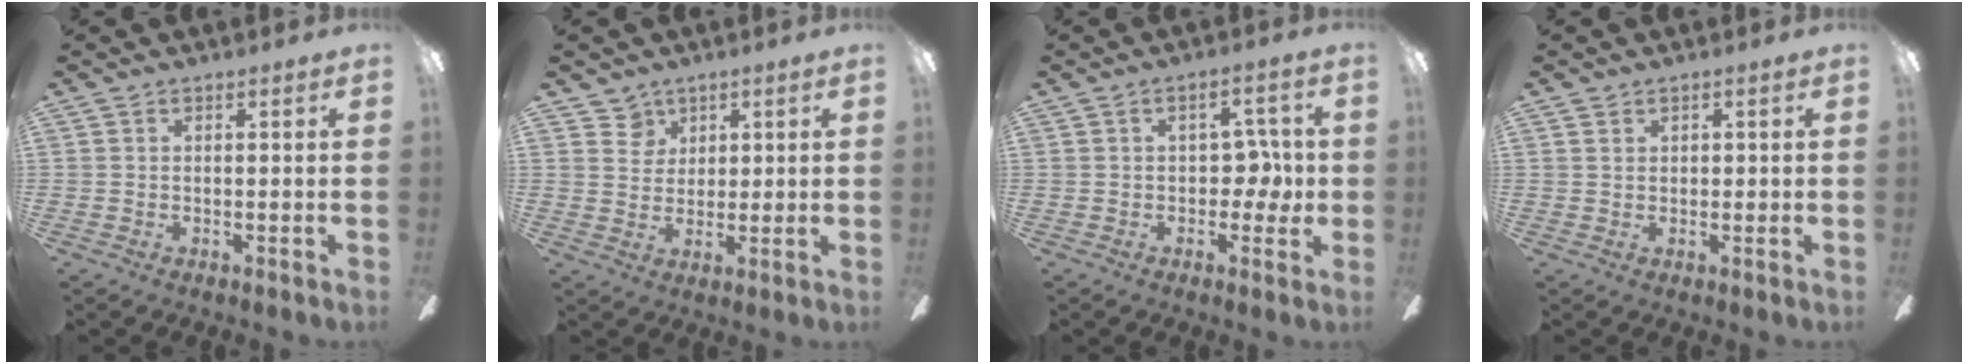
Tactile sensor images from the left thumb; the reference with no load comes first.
{"total": 4.7, "force": [3.0, 3.6, 0.0], "torque": [-0.004, -0.008, 0.054]}
{"total": 7.3, "force": [0.3, 4.7, 5.5], "torque": [-0.080, 0.011, 0.001]}
{"total": 1.1, "force": [0.7, 0.9, 0.3], "torque": [-0.006, 0.003, 0.013]}